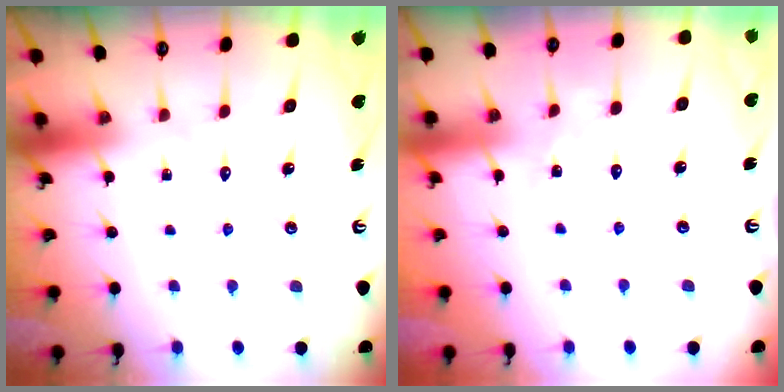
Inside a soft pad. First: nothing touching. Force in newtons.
{"total": 3.6, "press": 3.6, "slide": 0.3}